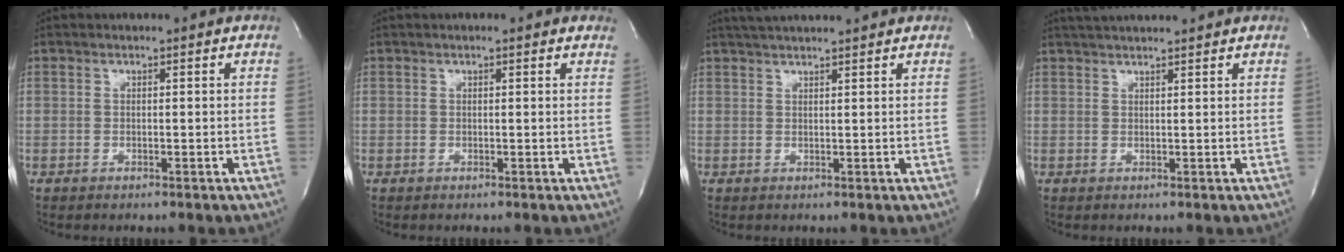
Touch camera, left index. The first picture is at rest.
{"total": 1.6, "force": [1.2, 0.3, 1.0], "torque": [-0.012, 0.013, 0.011]}
{"total": 7.1, "force": [6.5, 0.0, 3.0], "torque": [-0.051, 0.030, 0.096]}
{"total": 6.3, "force": [5.8, -0.1, 2.5], "torque": [-0.041, 0.030, 0.087]}